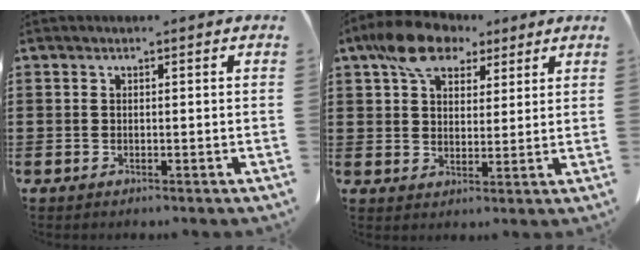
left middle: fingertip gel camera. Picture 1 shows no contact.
{"total": 8.9, "force": [6.2, 4.5, 4.5], "torque": [-0.104, 0.004, 0.114]}